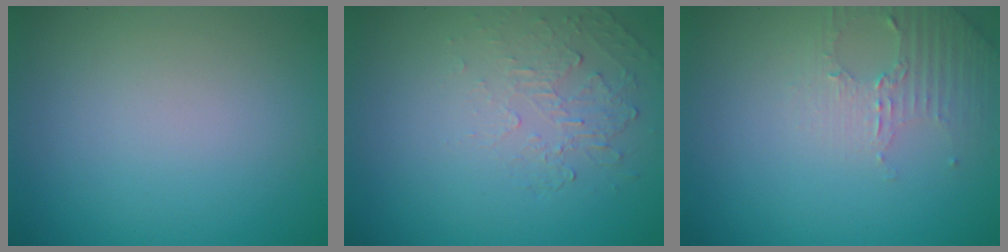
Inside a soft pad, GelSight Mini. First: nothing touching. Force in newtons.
{"total": 2.1, "press": 0.7, "slide": 2.0}
{"total": 2.6, "press": 2.5, "slide": 0.7}